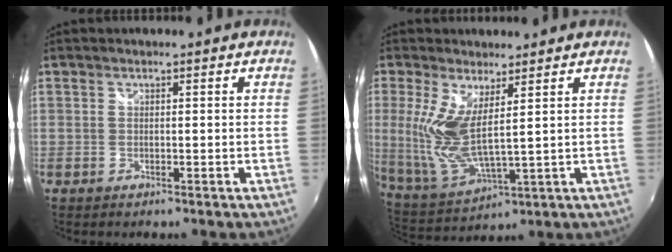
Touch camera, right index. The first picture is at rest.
{"total": 10.3, "force": [3.2, 3.2, 9.3], "torque": [-0.204, -0.013, 0.074]}